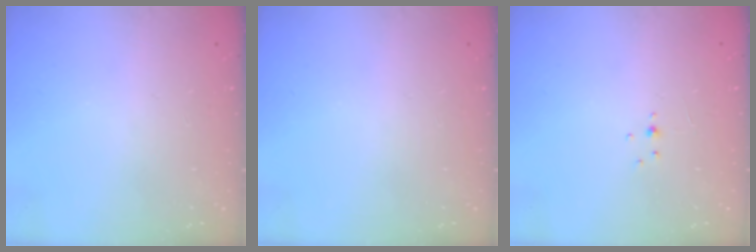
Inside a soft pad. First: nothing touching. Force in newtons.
{"total": 0.0}
{"total": 2.9, "press": 2.8, "slide": 0.9}